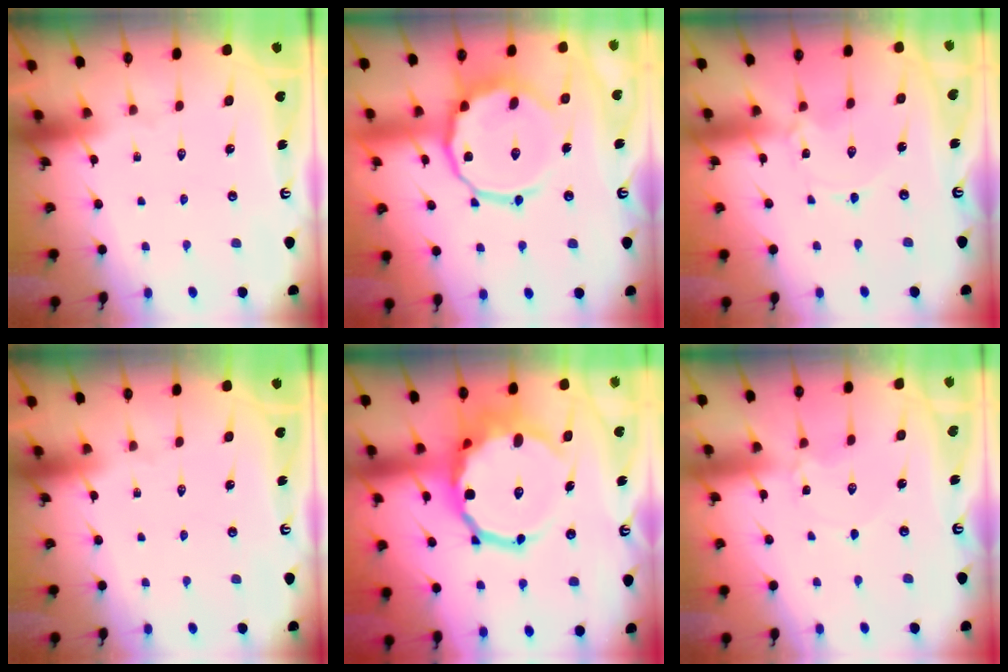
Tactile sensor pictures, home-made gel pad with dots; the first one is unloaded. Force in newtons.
{"total": 12.9, "press": 12.7, "slide": 2.1}
{"total": 0.0}
{"total": 0.0}
{"total": 17.0, "press": 16.4, "slide": 4.2}
{"total": 2.2, "press": 2.2, "slide": 0.2}